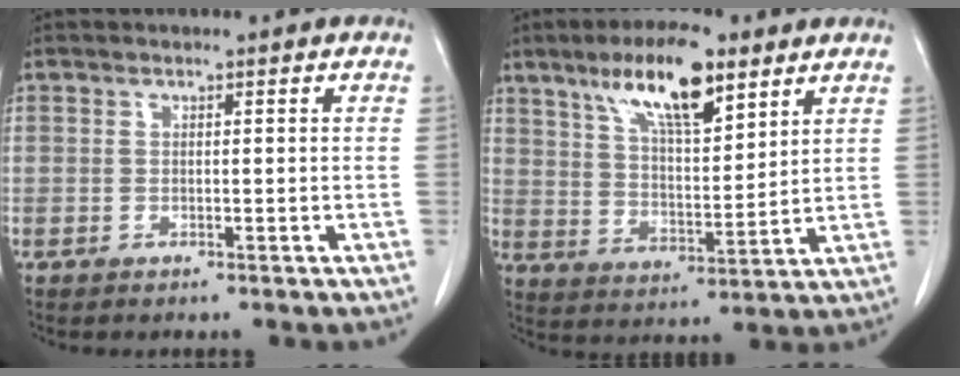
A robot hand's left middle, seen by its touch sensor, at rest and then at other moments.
{"total": 12.8, "force": [8.0, 3.3, 9.4], "torque": [-0.167, 0.007, 0.143]}